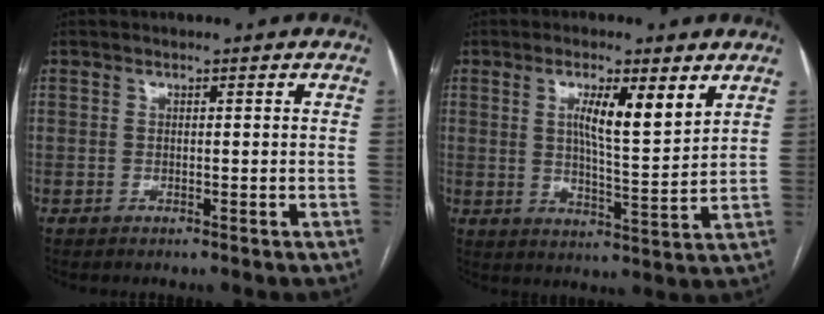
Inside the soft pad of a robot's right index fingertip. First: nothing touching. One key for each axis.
{"total": 8.2, "fx": 3.8, "fy": 1.1, "fz": 7.2, "tx": -0.124, "ty": -0.006, "tz": 0.062}